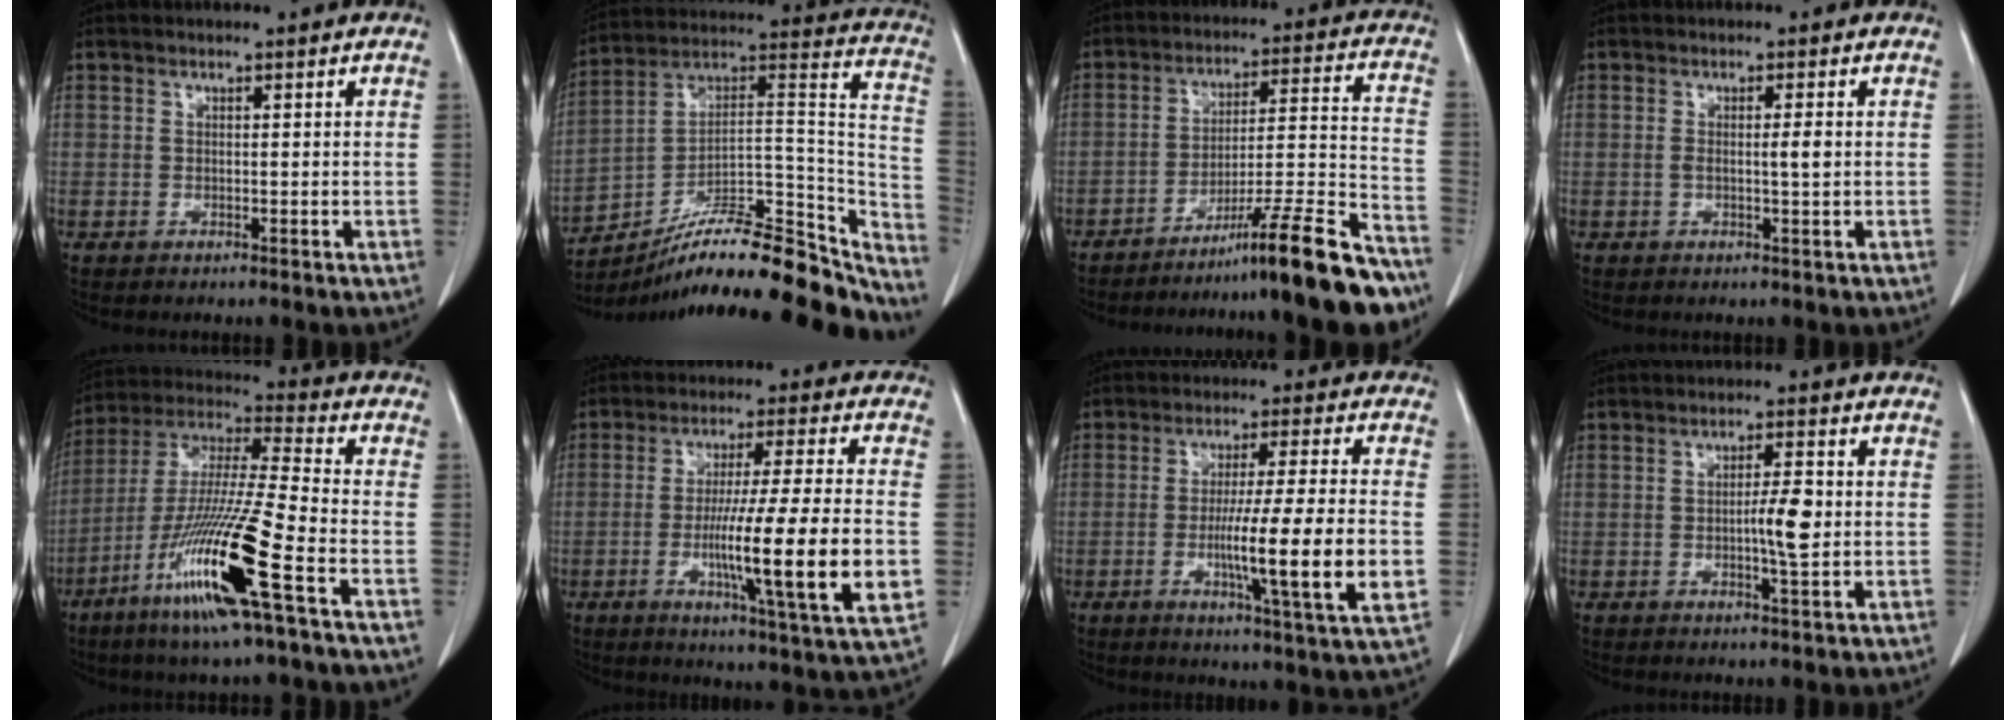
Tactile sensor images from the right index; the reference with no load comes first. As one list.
[{"total": 26.5, "force": [-22.2, 6.8, 12.9], "torque": [-0.119, 0.054, -0.331]}, {"total": 17.7, "force": [-13.8, -0.4, 11.0], "torque": [-0.132, 0.023, -0.218]}, {"total": 2.2, "force": [0.0, 0.0, 2.2], "torque": [-0.040, -0.001, -0.002]}, {"total": 18.2, "force": [-8.3, -0.3, 16.2], "torque": [-0.344, -0.037, -0.162]}, {"total": 17.3, "force": [-3.4, -0.6, 17.0], "torque": [-0.268, -0.018, -0.059]}, {"total": 14.4, "force": [-2.8, -0.7, 14.1], "torque": [-0.235, -0.019, -0.052]}, {"total": 4.7, "force": [-0.3, 0.4, 4.7], "torque": [-0.078, -0.001, -0.004]}]